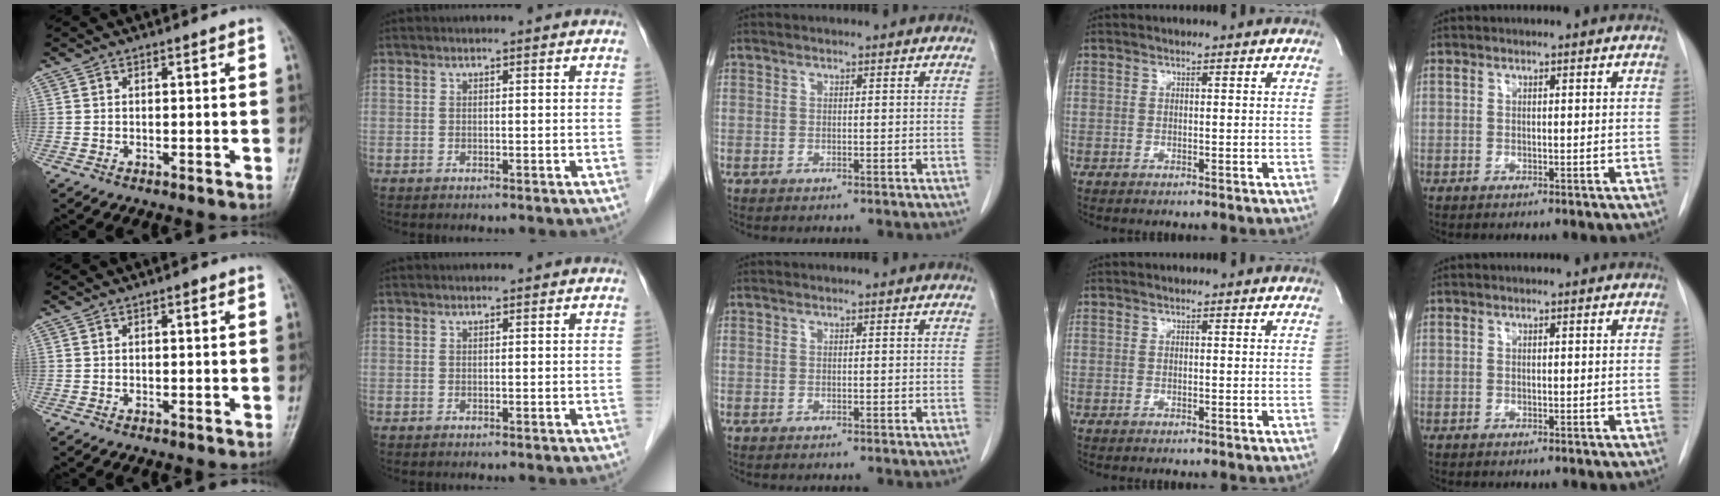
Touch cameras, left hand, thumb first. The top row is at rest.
{"thumb": {"total": 0.8, "force": [0.2, 0.3, 0.7], "torque": [-0.007, 0.002, 0.002]}}